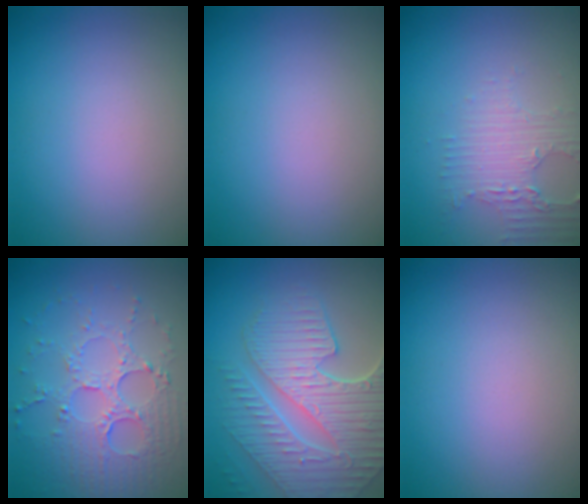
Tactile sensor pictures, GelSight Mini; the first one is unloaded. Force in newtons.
{"total": 0.0}
{"total": 3.5, "press": 2.6, "slide": 2.3}
{"total": 5.5, "press": 3.8, "slide": 4.0}
{"total": 9.1, "press": 6.1, "slide": 6.7}
{"total": 0.0}